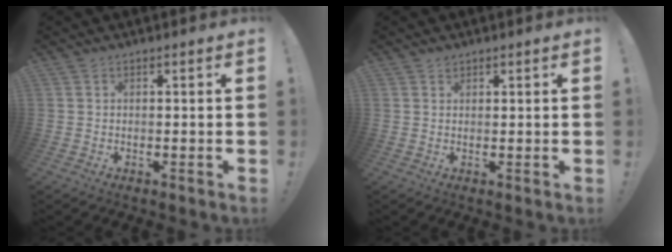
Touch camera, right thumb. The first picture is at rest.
{"total": 1.1, "force": [0.9, 0.5, 0.2], "torque": [0.009, -0.005, 0.015]}